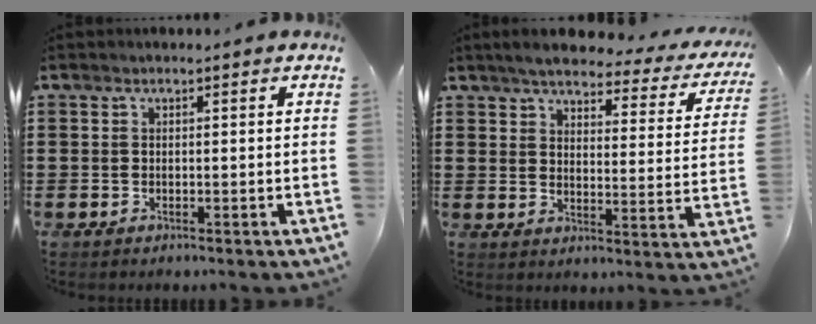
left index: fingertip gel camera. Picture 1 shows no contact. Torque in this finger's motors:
{"motor_torque": [2.14, 0.00, 0.75, 0.09]}